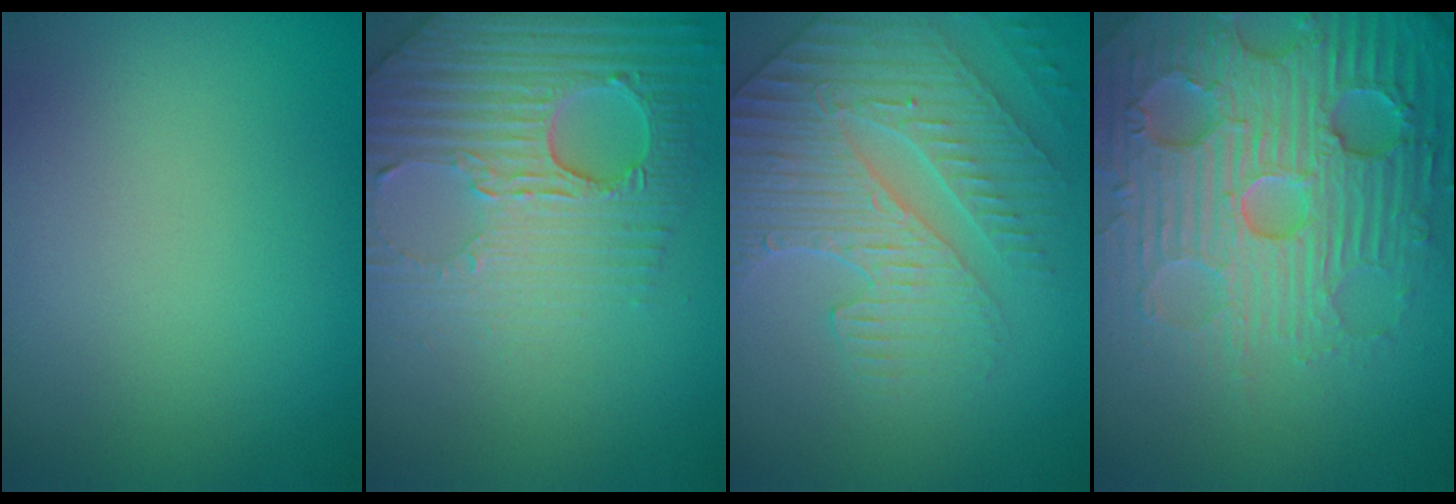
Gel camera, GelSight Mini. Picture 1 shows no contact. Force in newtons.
{"total": 6.1, "press": 5.2, "slide": 3.3}
{"total": 4.5, "press": 4.5, "slide": 0.4}
{"total": 7.9, "press": 7.7, "slide": 1.6}